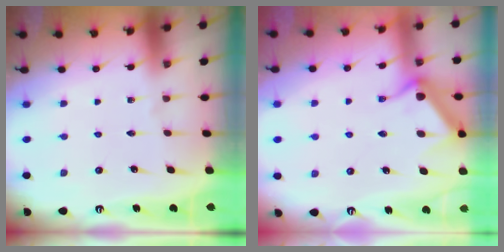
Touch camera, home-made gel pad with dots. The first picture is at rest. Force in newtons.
{"total": 10.8, "press": 10.8, "slide": 0.3}